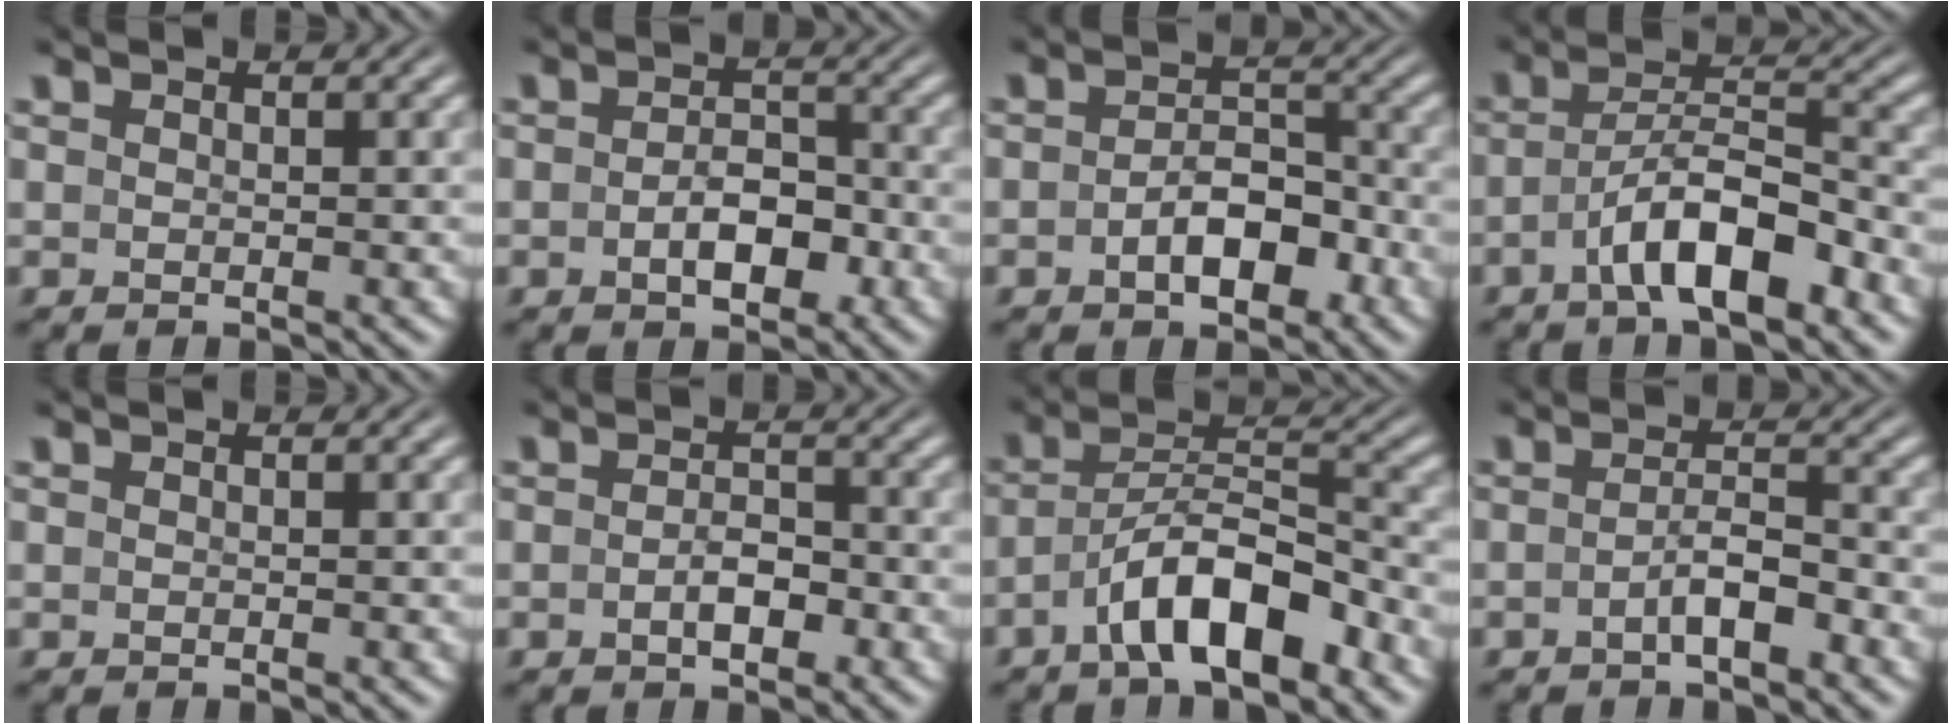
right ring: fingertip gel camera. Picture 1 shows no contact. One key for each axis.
{"total": 3.7, "fx": -1.5, "fy": 2.1, "fz": 2.6, "tx": -0.029, "ty": -0.002, "tz": -0.024}
{"total": 4.0, "fx": -2.0, "fy": 2.2, "fz": 2.6, "tx": -0.029, "ty": -0.003, "tz": -0.032}
{"total": 5.3, "fx": -2.7, "fy": 1.9, "fz": 4.1, "tx": -0.064, "ty": -0.008, "tz": -0.041}
{"total": 0.0}
{"total": 2.3, "fx": -1.2, "fy": 1.1, "fz": 1.6, "tx": -0.018, "ty": 0.001, "tz": -0.021}
{"total": 6.0, "fx": -2.9, "fy": 2.7, "fz": 4.6, "tx": -0.071, "ty": -0.009, "tz": -0.044}
{"total": 2.5, "fx": -1.8, "fy": 0.3, "fz": 1.7, "tx": -0.023, "ty": -0.005, "tz": -0.029}